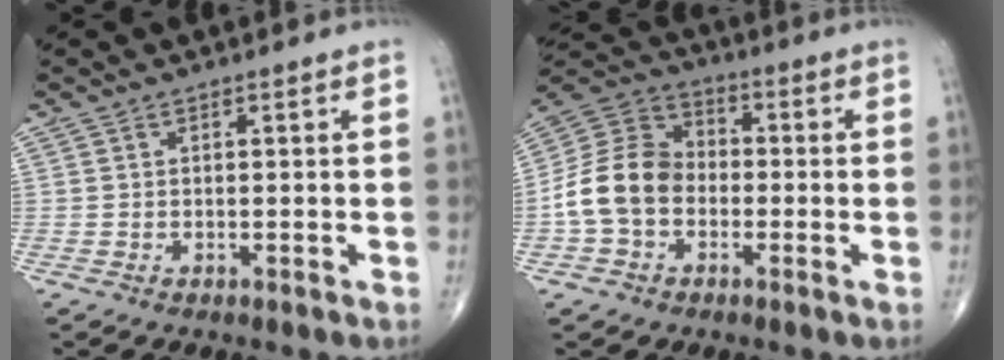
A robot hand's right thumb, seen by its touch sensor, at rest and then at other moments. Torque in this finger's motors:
{"motor_torque": [1.39, 2.15, 1.01, -0.88, 0.12]}